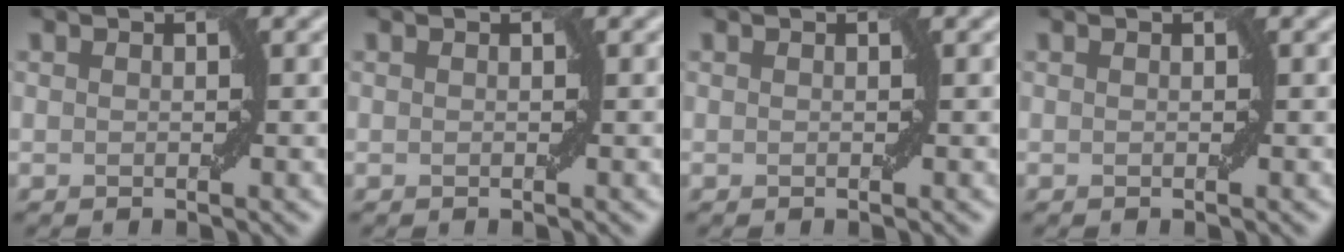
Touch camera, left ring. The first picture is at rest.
{"total": 0.0}
{"total": 0.0}
{"total": 0.0}